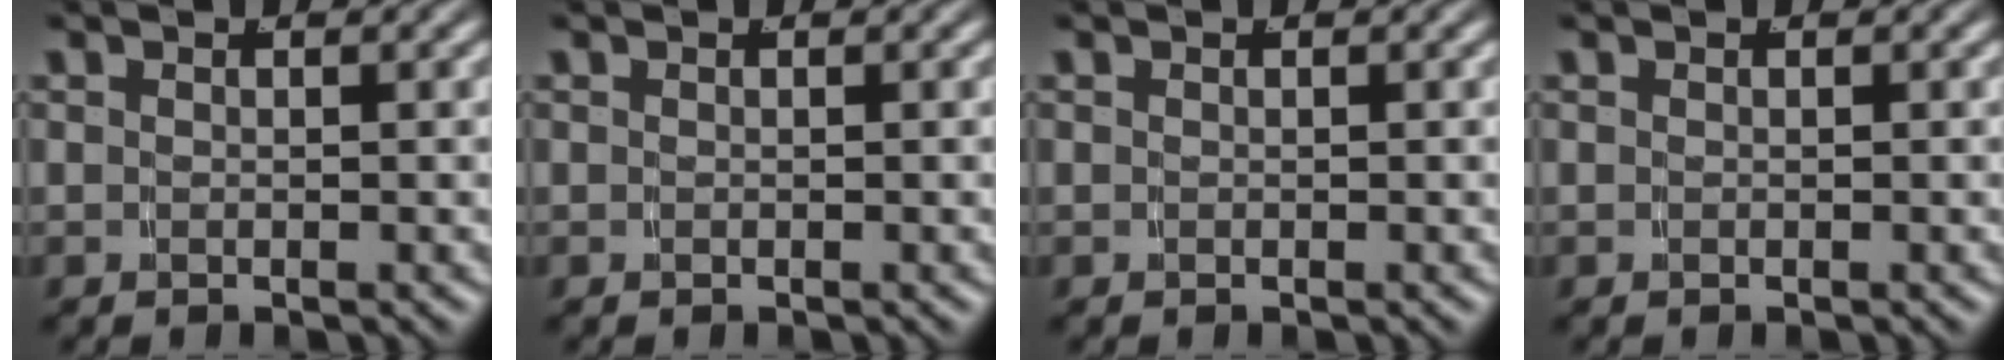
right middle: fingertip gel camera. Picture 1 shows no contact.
{"total": 0.0}
{"total": 0.0}
{"total": 0.0}